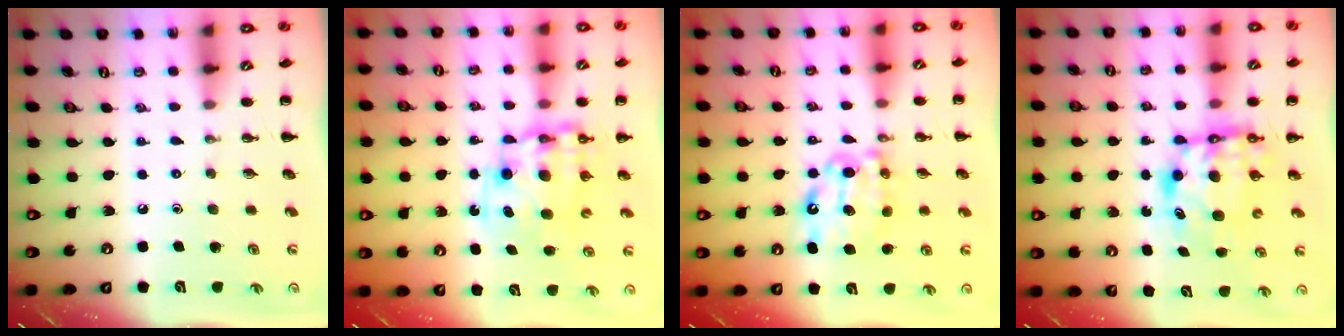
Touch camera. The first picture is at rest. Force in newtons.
{"total": 11.0, "press": 10.7, "slide": 2.5}
{"total": 10.7, "press": 10.7, "slide": 0.9}
{"total": 7.1, "press": 7.0, "slide": 1.4}